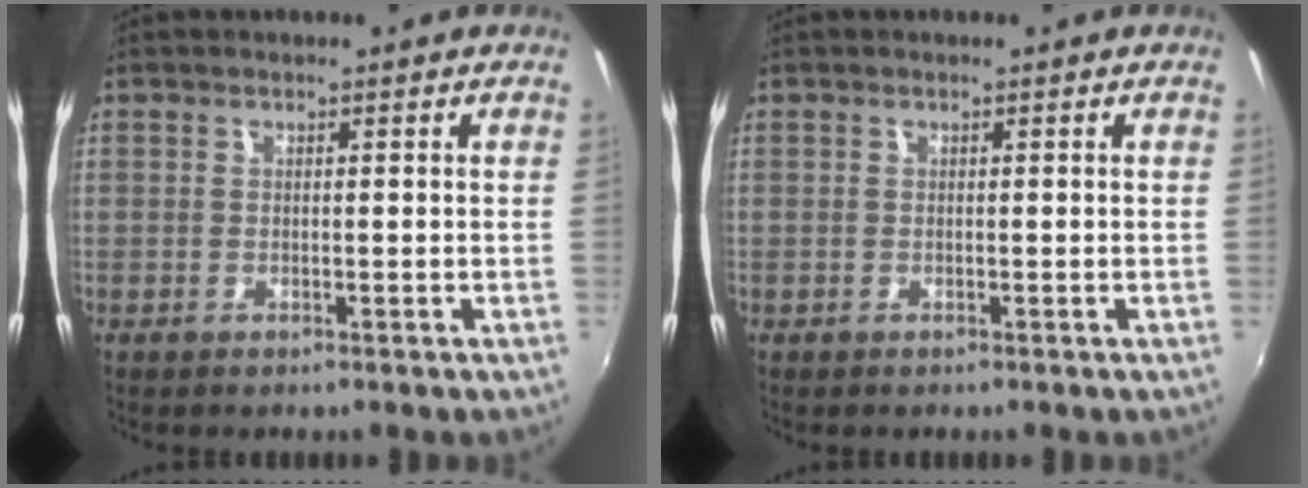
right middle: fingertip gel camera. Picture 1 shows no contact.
{"total": 0.0}